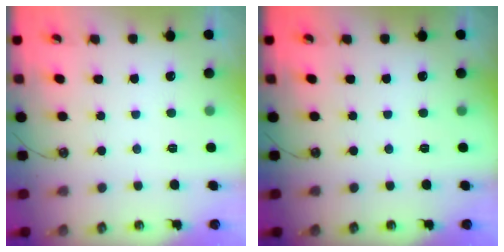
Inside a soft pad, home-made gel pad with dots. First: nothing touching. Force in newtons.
{"total": 0.0}